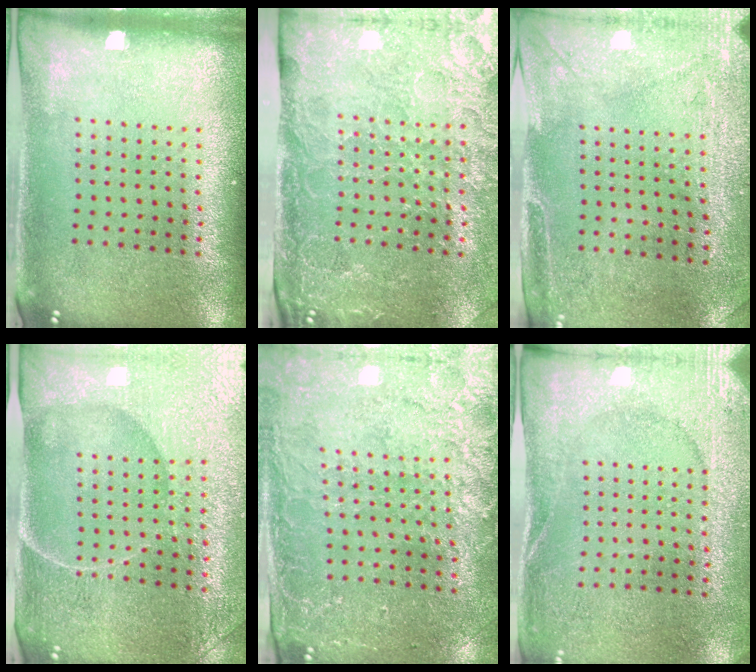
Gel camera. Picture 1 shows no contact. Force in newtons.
{"total": 4.3, "press": 3.6, "slide": 2.4}
{"total": 3.1, "press": 2.5, "slide": 1.8}
{"total": 4.7, "press": 4.4, "slide": 1.6}
{"total": 3.0, "press": 2.8, "slide": 1.1}
{"total": 2.6, "press": 2.6, "slide": 0.4}